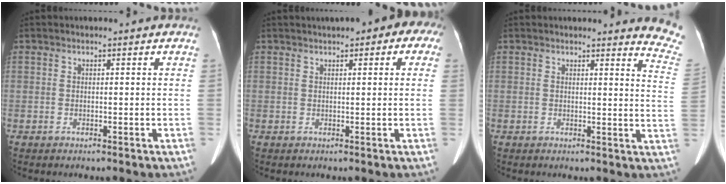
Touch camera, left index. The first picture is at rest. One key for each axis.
{"total": 6.4, "fx": 3.4, "fy": 3.0, "fz": 4.6, "tx": -0.044, "ty": 0.039, "tz": 0.038}
{"total": 8.7, "fx": 8.6, "fy": 0.3, "fz": 0.8, "tx": 0.018, "ty": -0.090, "tz": 0.055}